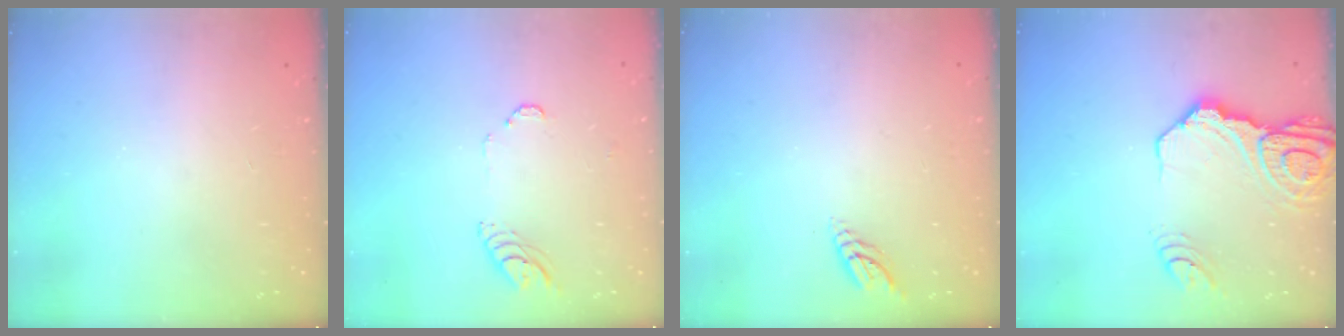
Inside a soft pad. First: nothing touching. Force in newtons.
{"total": 5.0, "press": 5.0, "slide": 0.6}
{"total": 4.7, "press": 4.6, "slide": 0.4}
{"total": 17.5, "press": 17.4, "slide": 2.0}